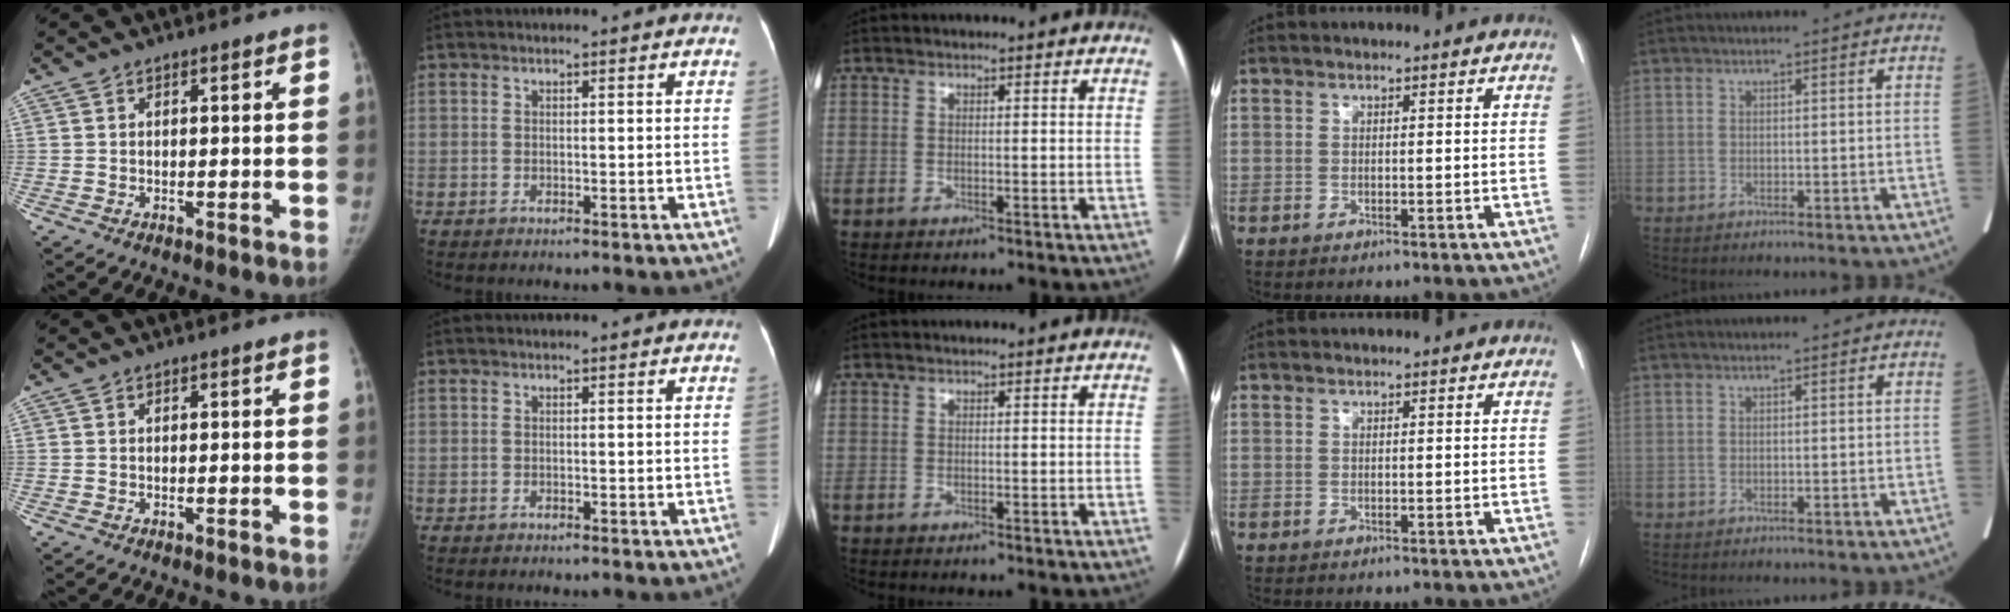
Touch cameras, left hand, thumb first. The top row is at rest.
{}